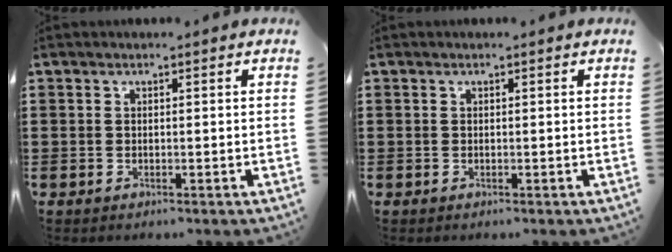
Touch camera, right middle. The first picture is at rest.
{"total": 0.0}